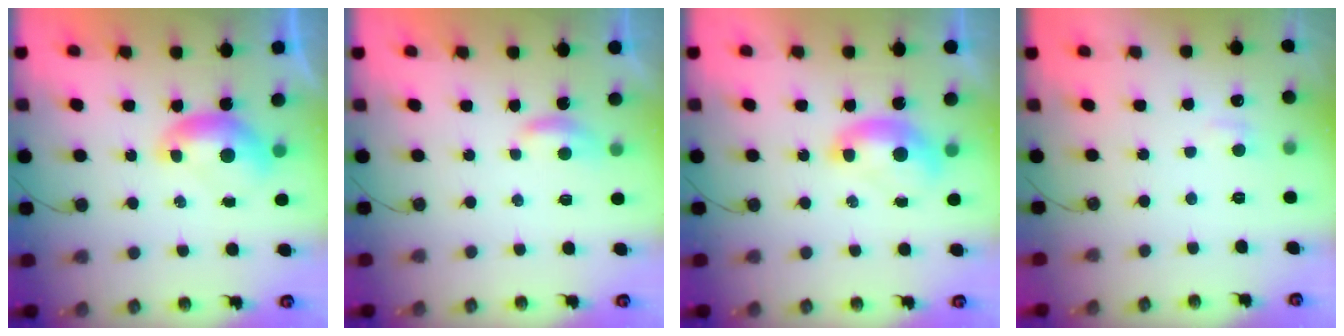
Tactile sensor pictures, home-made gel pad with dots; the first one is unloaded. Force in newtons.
{"total": 2.3, "press": 2.3, "slide": 0.4}
{"total": 1.7, "press": 1.6, "slide": 0.3}
{"total": 1.1, "press": 0.9, "slide": 0.6}